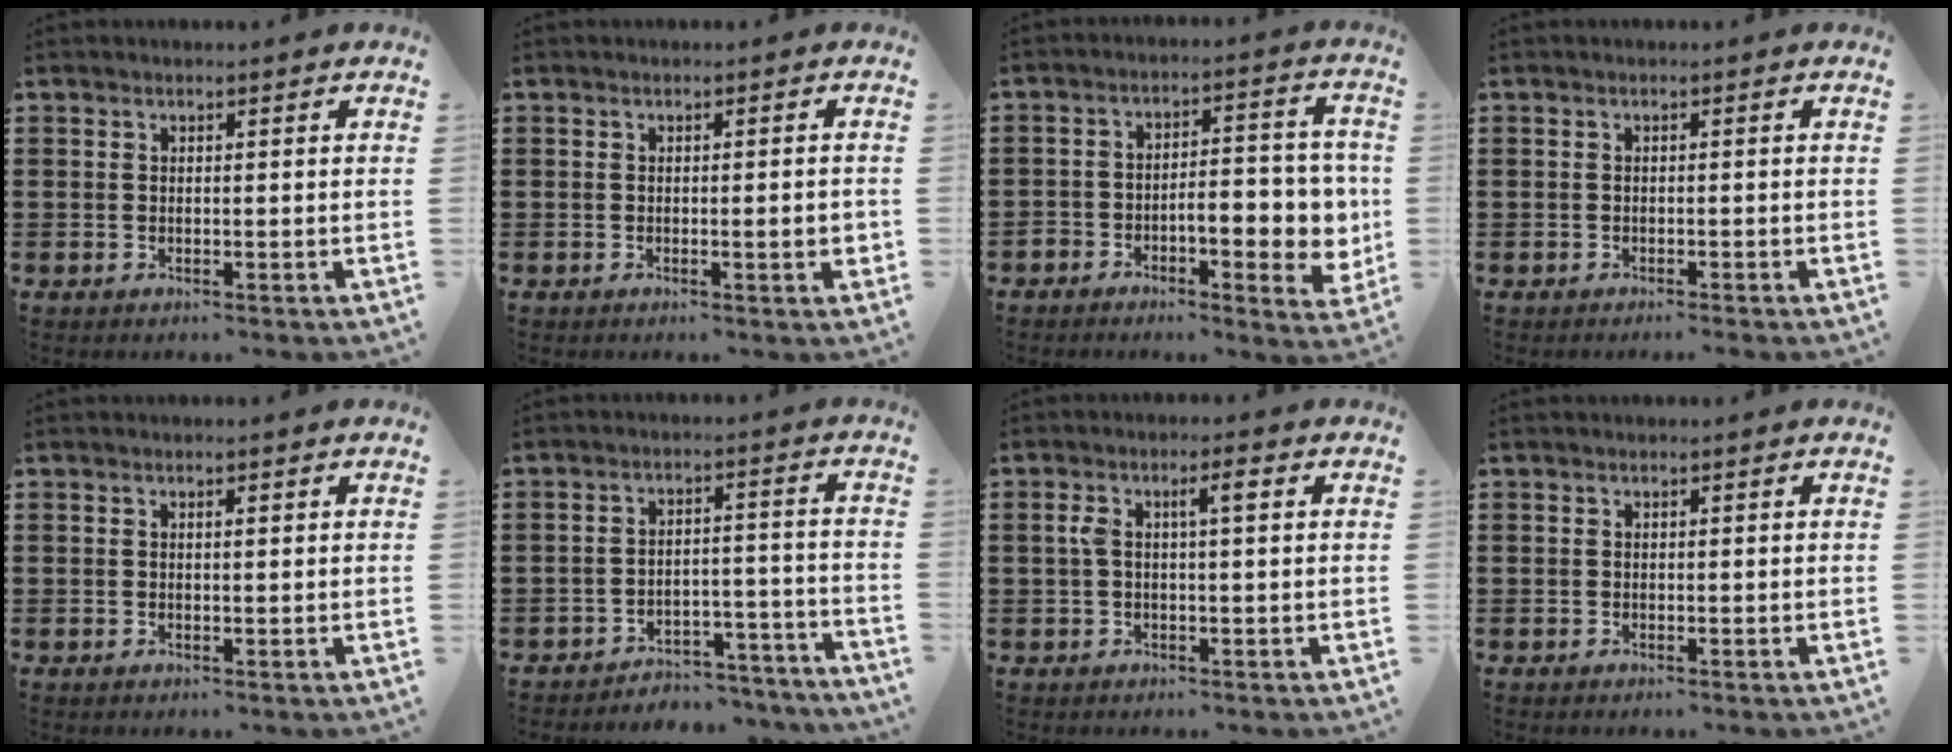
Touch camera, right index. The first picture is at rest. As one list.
[{"total": 2.2, "force": [-0.3, 0.2, 2.2], "torque": [-0.035, -0.004, -0.004]}, {"total": 7.4, "force": [-2.7, 3.4, 6.0], "torque": [-0.076, -0.002, -0.051]}, {"total": 0.7, "force": [-0.6, 0.0, 0.1], "torque": [-0.004, -0.002, -0.013]}, {"total": 0.7, "force": [0.2, 0.2, 0.7], "torque": [-0.014, 0.001, 0.004]}, {"total": 4.3, "force": [-4.1, 0.8, 0.6], "torque": [-0.014, 0.009, -0.087]}, {"total": 3.4, "force": [0.7, 0.8, 3.3], "torque": [-0.058, 0.004, 0.007]}, {"total": 0.0}]